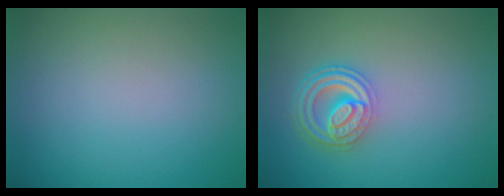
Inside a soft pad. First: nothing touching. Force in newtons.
{"total": 4.6, "press": 3.5, "slide": 3.0}